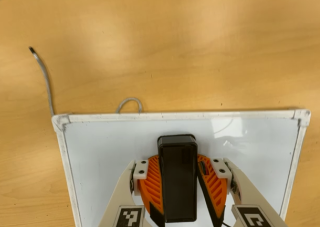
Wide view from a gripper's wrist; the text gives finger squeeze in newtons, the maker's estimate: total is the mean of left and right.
{"total": 14.5, "left": 16.3, "right": 12.6}